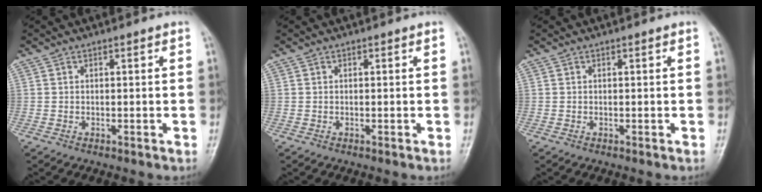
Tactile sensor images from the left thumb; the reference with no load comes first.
{"total": 0.0}
{"total": 0.0}